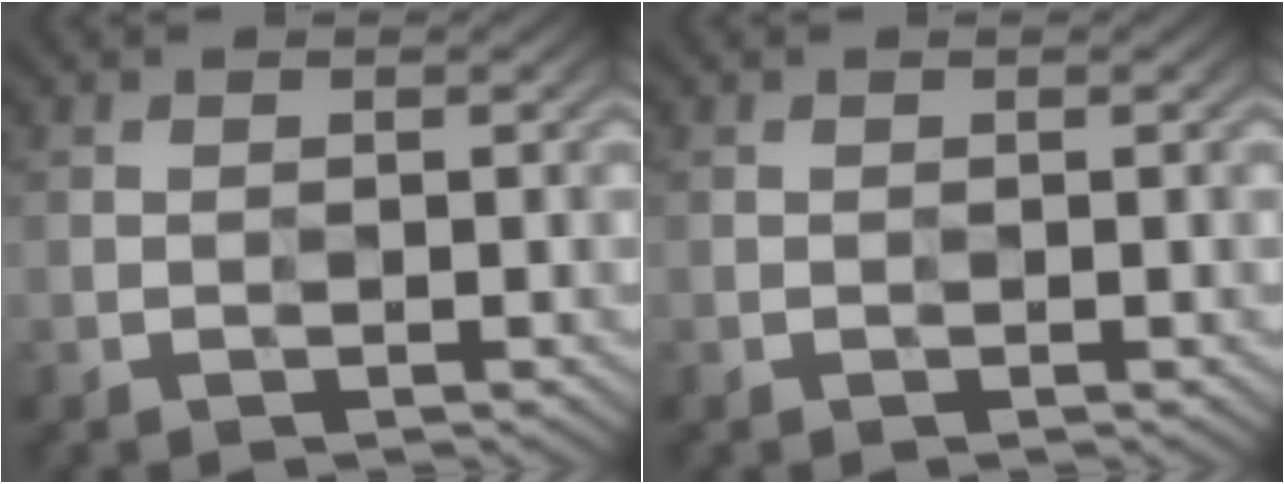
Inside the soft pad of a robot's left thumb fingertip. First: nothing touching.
{"total": 0.0}